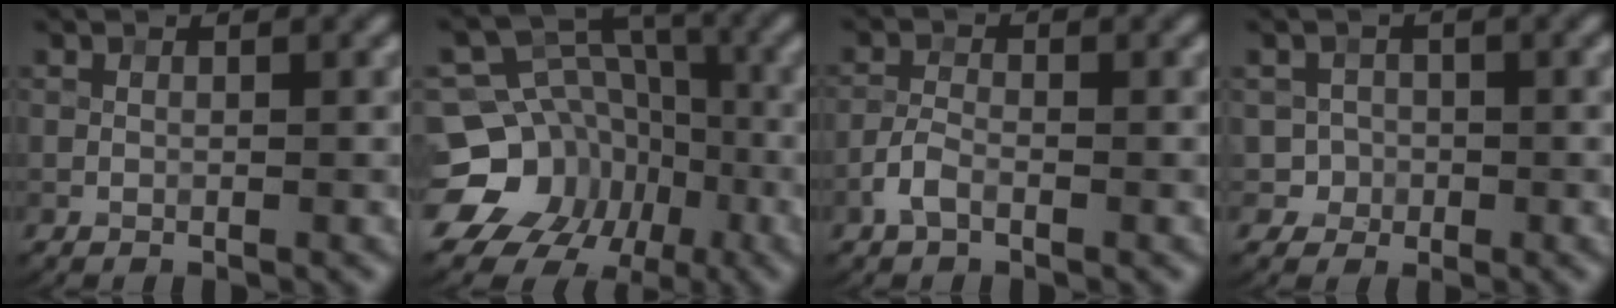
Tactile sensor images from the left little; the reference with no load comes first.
{"total": 15.2, "force": [-6.4, 12.8, 5.3], "torque": [-0.098, -0.017, -0.110]}
{"total": 2.0, "force": [-1.4, 0.8, 1.2], "torque": [-0.024, 0.006, -0.034]}
{"total": 2.7, "force": [0.1, 2.6, 0.6], "torque": [0.002, 0.005, 0.003]}